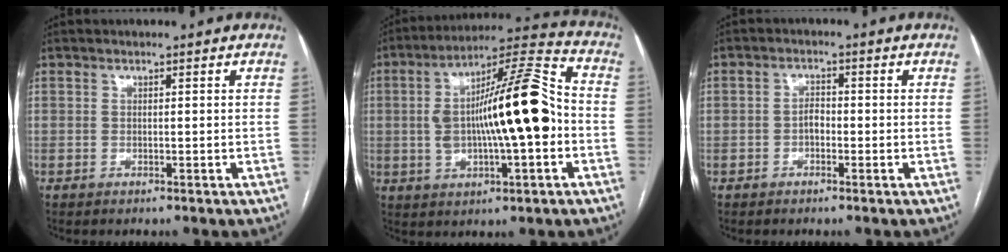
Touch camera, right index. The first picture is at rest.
{"total": 17.3, "force": [-0.9, 3.4, 17.0], "torque": [-0.289, 0.029, -0.013]}
{"total": 2.0, "force": [-0.7, 1.5, 1.2], "torque": [-0.016, 0.011, -0.012]}